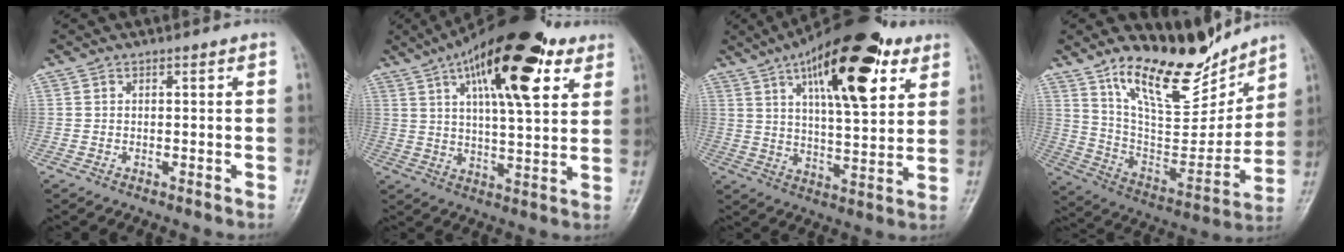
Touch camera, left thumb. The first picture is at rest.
{"total": 22.2, "force": [10.7, 8.0, 17.7], "torque": [-0.255, -0.014, 0.166]}
{"total": 22.8, "force": [10.9, 8.5, 18.2], "torque": [-0.254, -0.025, 0.169]}
{"total": 19.2, "force": [14.8, 6.9, 10.0], "torque": [-0.109, -0.100, 0.264]}